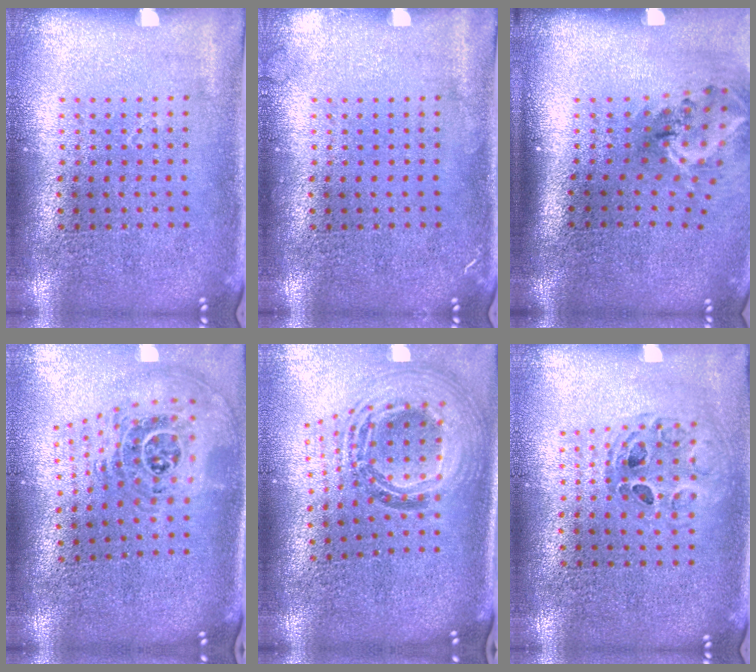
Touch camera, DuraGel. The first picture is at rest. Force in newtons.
{"total": 0.8, "press": 0.7, "slide": 0.2}
{"total": 2.0, "press": 1.4, "slide": 1.5}
{"total": 1.8, "press": 1.5, "slide": 1.1}
{"total": 1.9, "press": 1.6, "slide": 1.0}
{"total": 0.5, "press": 0.4, "slide": 0.2}